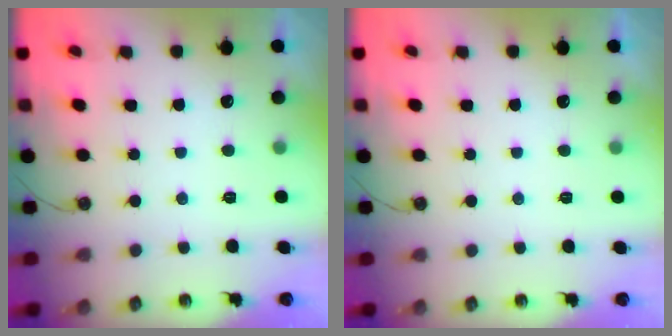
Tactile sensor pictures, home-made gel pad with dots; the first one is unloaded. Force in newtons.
{"total": 2.2, "press": 2.2, "slide": 0.4}